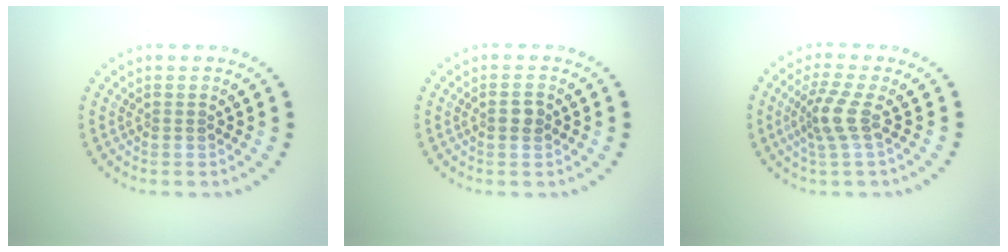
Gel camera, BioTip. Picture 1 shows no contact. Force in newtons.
{"total": 1.4, "press": 1.3, "slide": 0.3}
{"total": 3.0, "press": 2.2, "slide": 2.0}